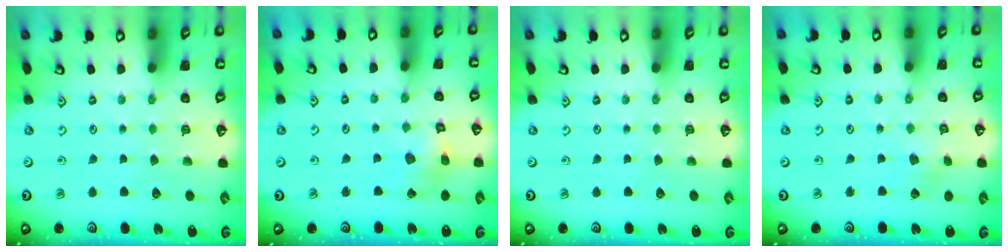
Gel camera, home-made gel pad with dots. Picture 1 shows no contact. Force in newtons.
{"total": 5.2, "press": 5.2, "slide": 0.4}
{"total": 0.0}
{"total": 2.3, "press": 2.3, "slide": 0.4}